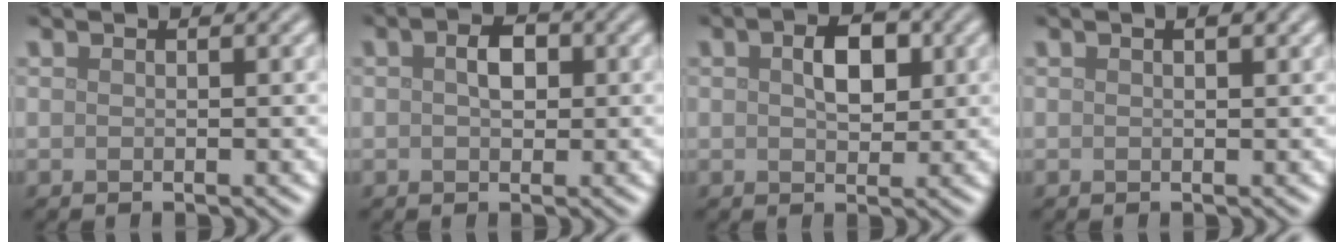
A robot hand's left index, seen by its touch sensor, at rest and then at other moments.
{"total": 2.5, "force": [0.4, 1.5, 1.9], "torque": [-0.033, 0.005, 0.001]}
{"total": 3.5, "force": [0.7, 2.1, 2.7], "torque": [-0.048, 0.004, 0.011]}
{"total": 0.9, "force": [0.5, 0.3, 0.7], "torque": [-0.010, 0.001, 0.008]}